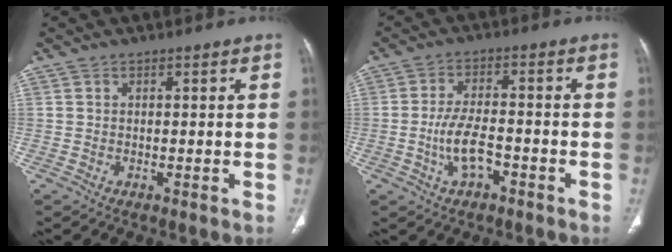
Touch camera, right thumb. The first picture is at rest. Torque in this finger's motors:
{"motor_torque": [2.79, 2.22, 1.18, -0.07, 0.30]}